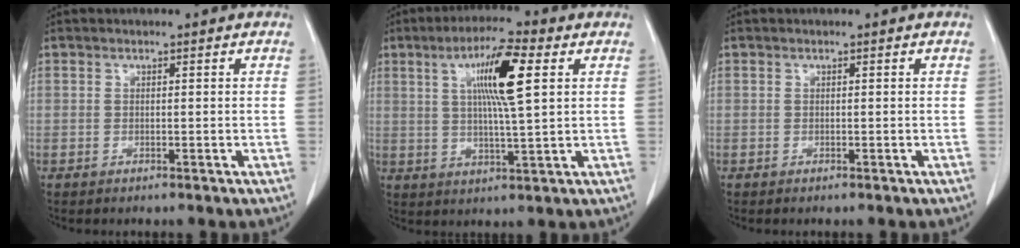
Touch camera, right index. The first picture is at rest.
{"total": 10.3, "force": [3.1, 0.5, 9.8], "torque": [-0.175, 0.006, 0.052]}
{"total": 0.0}